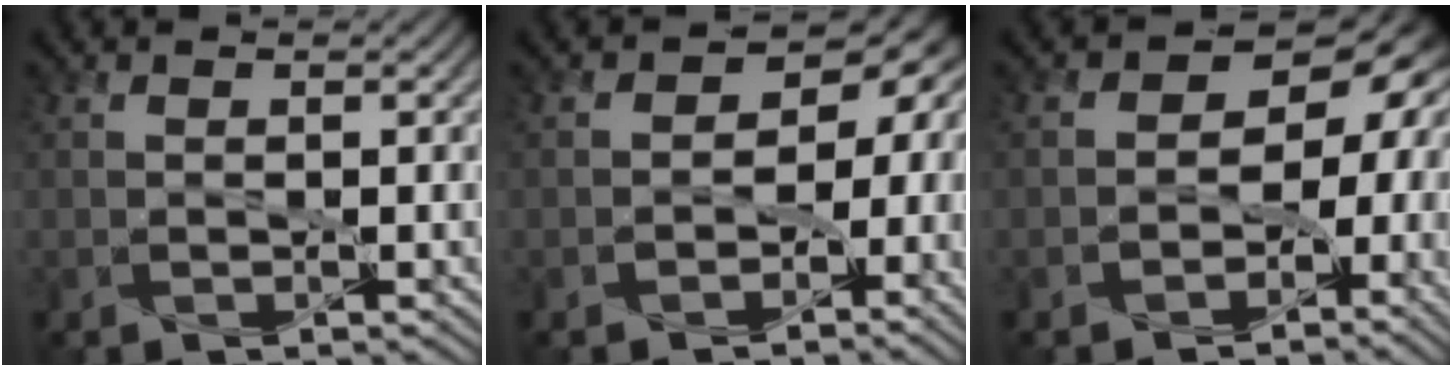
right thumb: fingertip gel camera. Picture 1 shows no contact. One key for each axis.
{"total": 8.7, "fx": -1.8, "fy": 7.1, "fz": 4.7, "tx": -0.027, "ty": 0.006, "tz": -0.054}
{"total": 11.6, "fx": -1.8, "fy": 9.4, "fz": 6.5, "tx": -0.056, "ty": 0.004, "tz": -0.066}